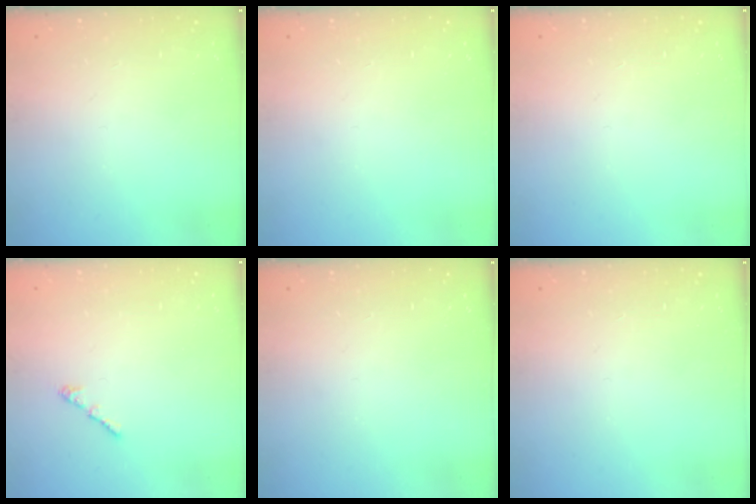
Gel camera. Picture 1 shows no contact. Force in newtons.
{"total": 0.0}
{"total": 0.0}
{"total": 1.3, "press": 1.2, "slide": 0.6}
{"total": 0.0}
{"total": 0.0}